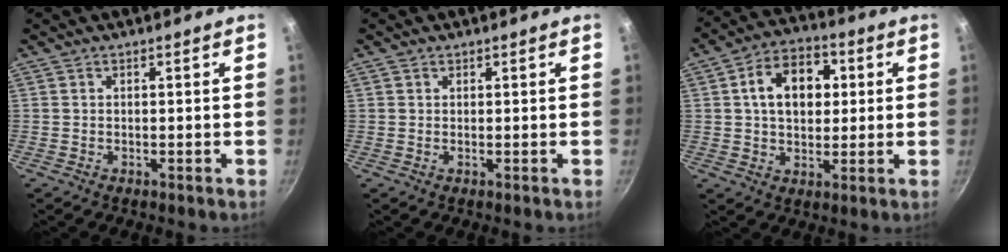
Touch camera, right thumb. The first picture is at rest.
{"total": 0.6, "force": [0.3, 0.4, 0.2], "torque": [-0.003, 0.002, 0.003]}
{"total": 12.4, "force": [2.5, 8.7, 8.4], "torque": [-0.100, 0.014, 0.028]}